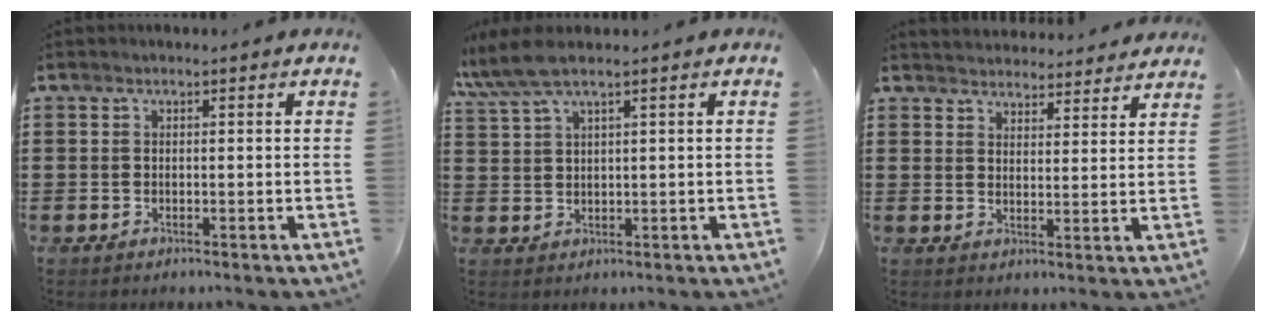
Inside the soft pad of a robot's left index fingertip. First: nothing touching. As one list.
[{"total": 4.7, "force": [3.3, 0.4, 3.3], "torque": [-0.082, -0.005, 0.056]}, {"total": 3.6, "force": [3.6, 0.2, -0.3], "torque": [0.001, -0.021, 0.063]}]